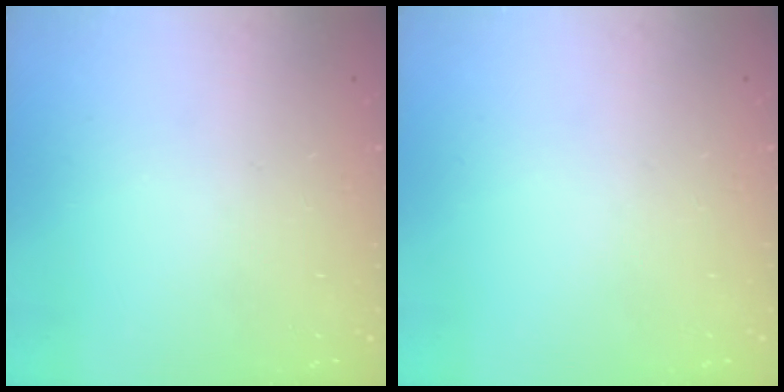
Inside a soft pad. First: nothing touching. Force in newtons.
{"total": 0.0}